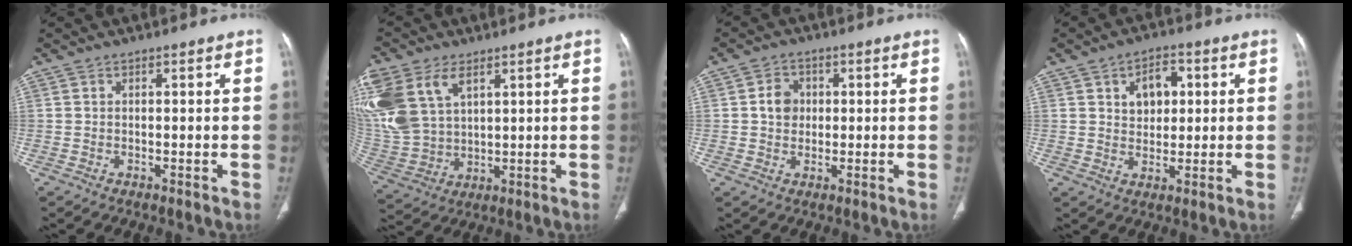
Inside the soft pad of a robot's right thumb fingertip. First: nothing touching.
{"total": 19.5, "force": [8.3, 12.6, 12.3], "torque": [-0.305, 0.003, 0.174]}
{"total": 4.4, "force": [0.5, 3.8, 2.2], "torque": [-0.021, 0.006, 0.005]}
{"total": 6.8, "force": [2.0, 4.6, 4.5], "torque": [-0.041, -0.002, 0.031]}